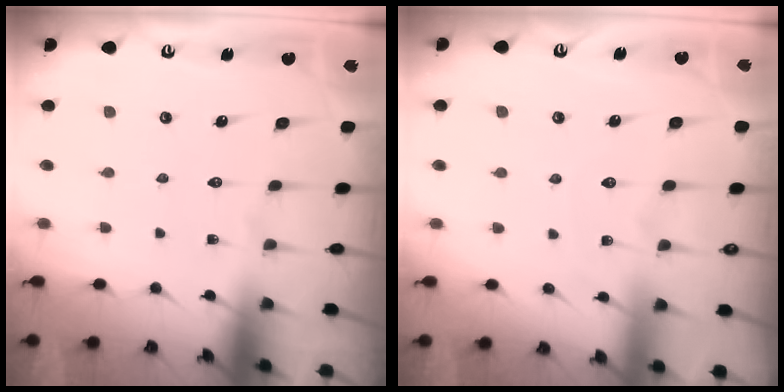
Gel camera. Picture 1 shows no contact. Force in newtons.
{"total": 3.4, "press": 3.4, "slide": 0.4}